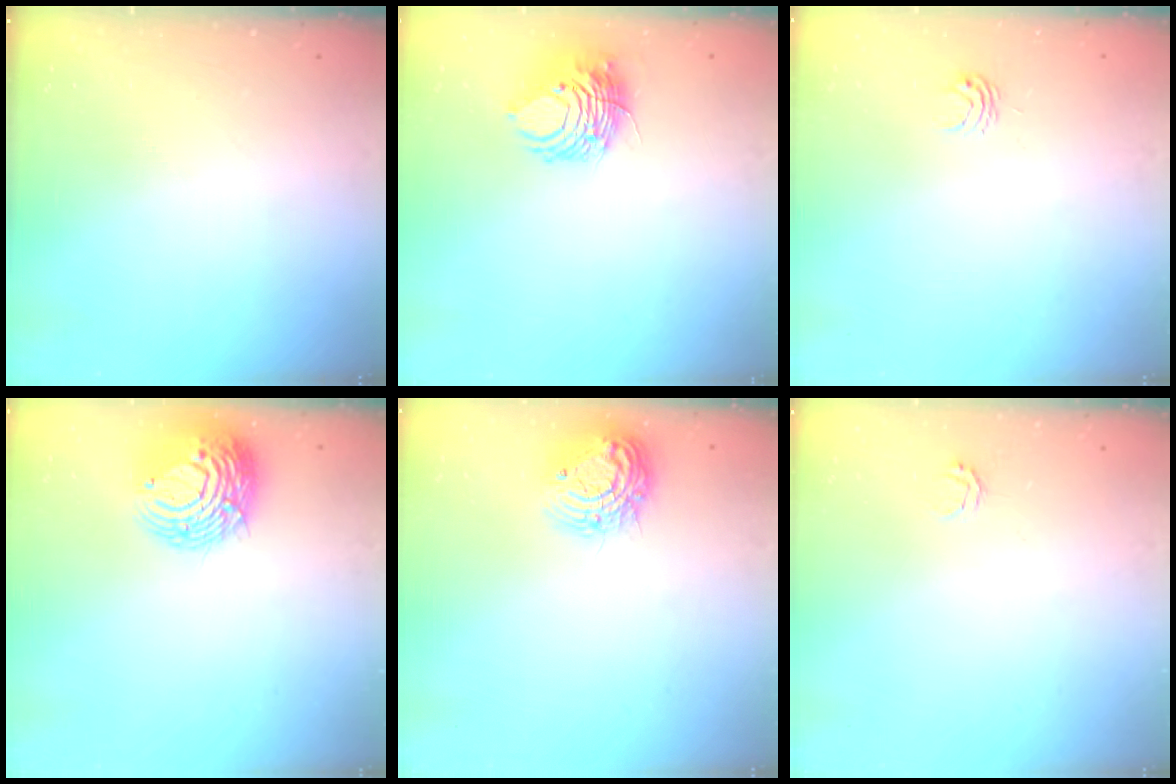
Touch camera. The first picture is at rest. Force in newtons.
{"total": 11.0, "press": 10.9, "slide": 0.7}
{"total": 2.9, "press": 2.9, "slide": 0.2}
{"total": 14.0, "press": 13.9, "slide": 1.5}
{"total": 13.2, "press": 13.2, "slide": 1.1}
{"total": 2.5, "press": 2.5, "slide": 0.2}